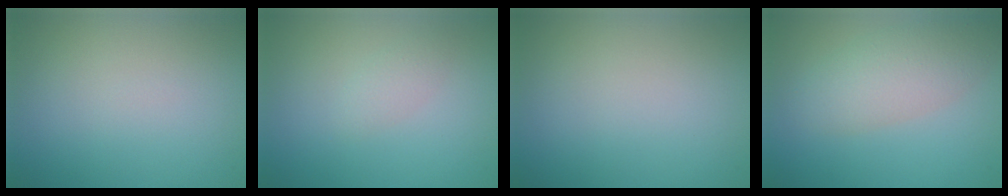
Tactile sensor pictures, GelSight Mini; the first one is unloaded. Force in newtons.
{"total": 1.1, "press": 1.1, "slide": 0.0}
{"total": 0.0}
{"total": 4.0, "press": 4.0, "slide": 0.3}